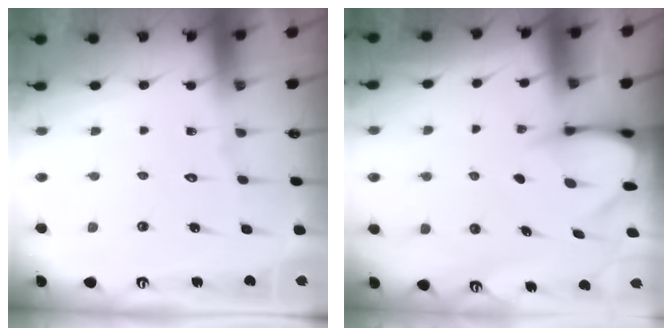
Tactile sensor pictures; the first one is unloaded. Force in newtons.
{"total": 3.8, "press": 3.7, "slide": 0.4}